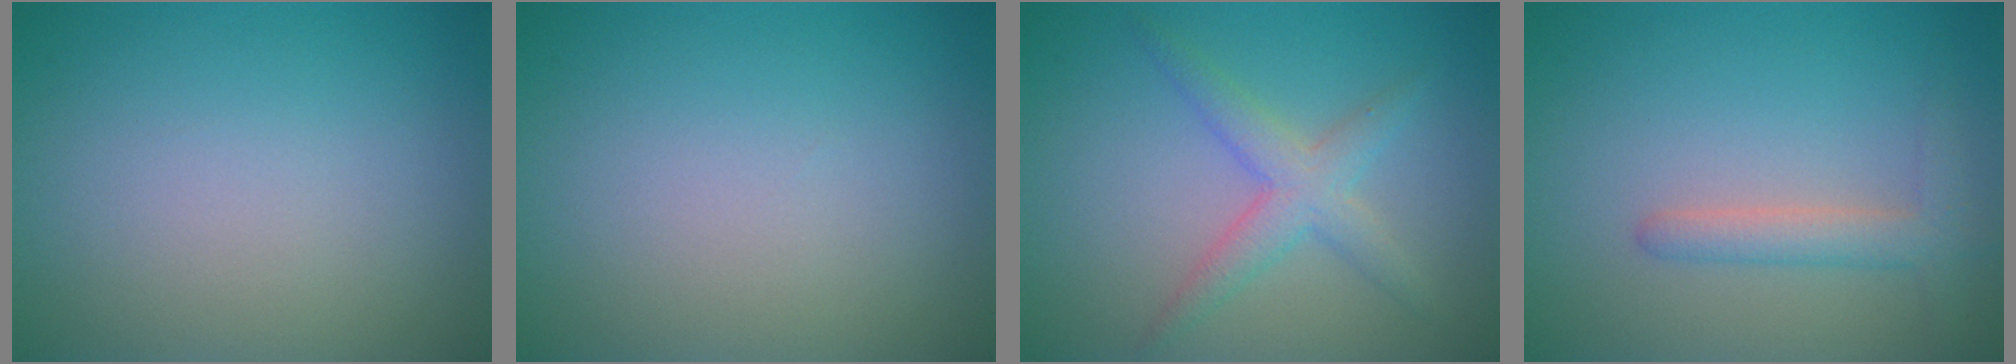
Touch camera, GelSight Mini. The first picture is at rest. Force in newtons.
{"total": 0.0}
{"total": 2.4, "press": 2.4, "slide": 0.1}
{"total": 2.4, "press": 2.4, "slide": 0.3}